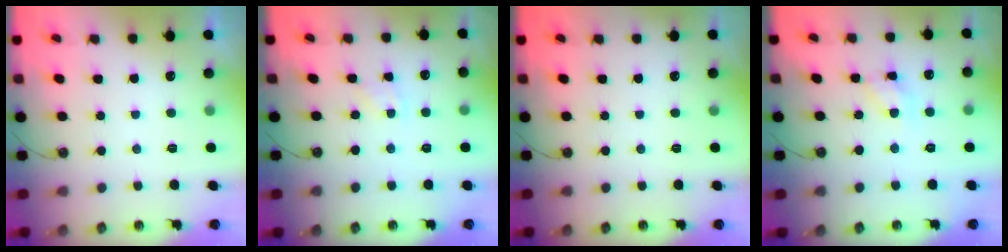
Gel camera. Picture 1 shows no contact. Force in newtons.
{"total": 2.5, "press": 2.5, "slide": 0.5}
{"total": 0.0}
{"total": 8.8, "press": 8.8, "slide": 0.3}